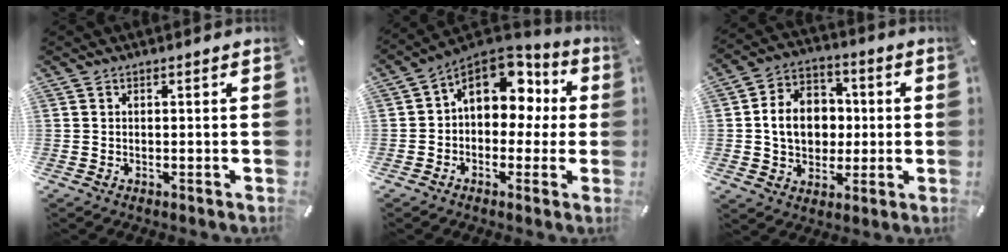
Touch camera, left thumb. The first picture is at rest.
{"total": 13.2, "force": [4.2, 9.5, 8.1], "torque": [-0.110, -0.023, 0.076]}
{"total": 11.3, "force": [-0.1, 9.7, 5.8], "torque": [-0.118, 0.018, 0.001]}